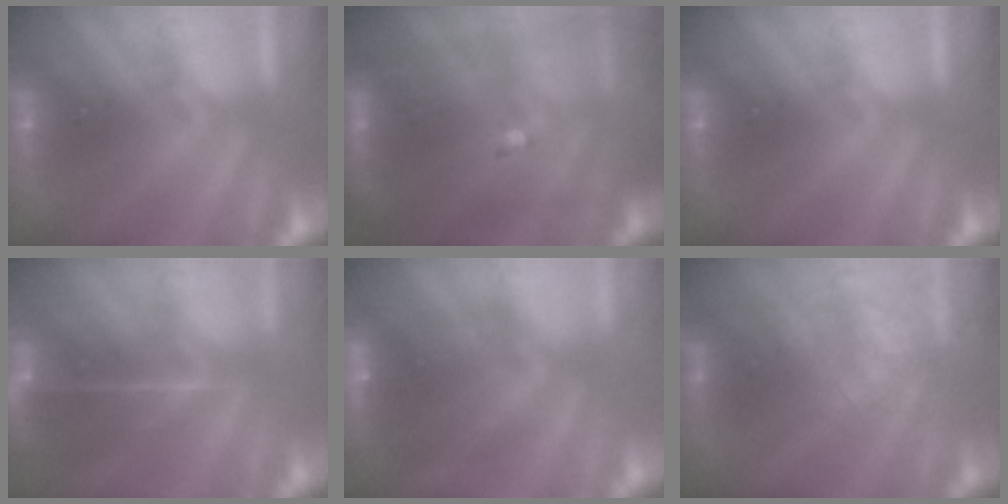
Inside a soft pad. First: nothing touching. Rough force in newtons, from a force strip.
{"total": 7.0}
{"total": 0.0}
{"total": 7.6}
{"total": 7.2}
{"total": 2.6}